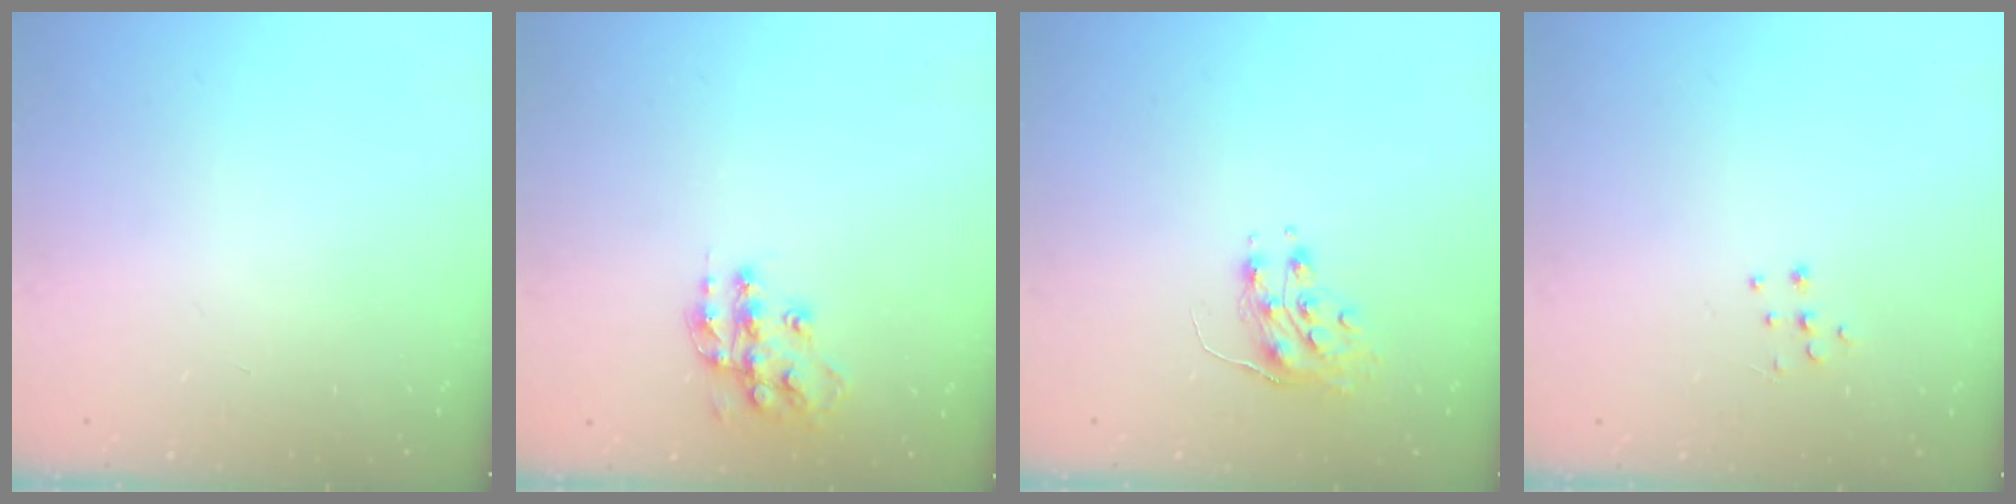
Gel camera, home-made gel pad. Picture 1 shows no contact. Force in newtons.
{"total": 13.8, "press": 13.7, "slide": 0.8}
{"total": 8.9, "press": 8.9, "slide": 0.3}
{"total": 3.7, "press": 3.7, "slide": 0.2}